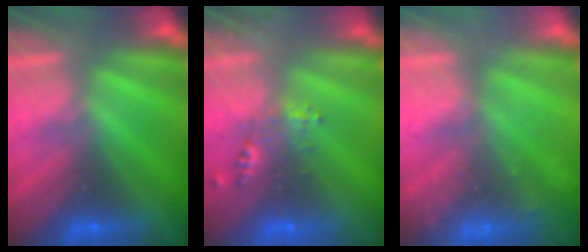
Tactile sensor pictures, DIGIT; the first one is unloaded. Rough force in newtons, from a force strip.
{"total": 2.4}
{"total": 2.4}